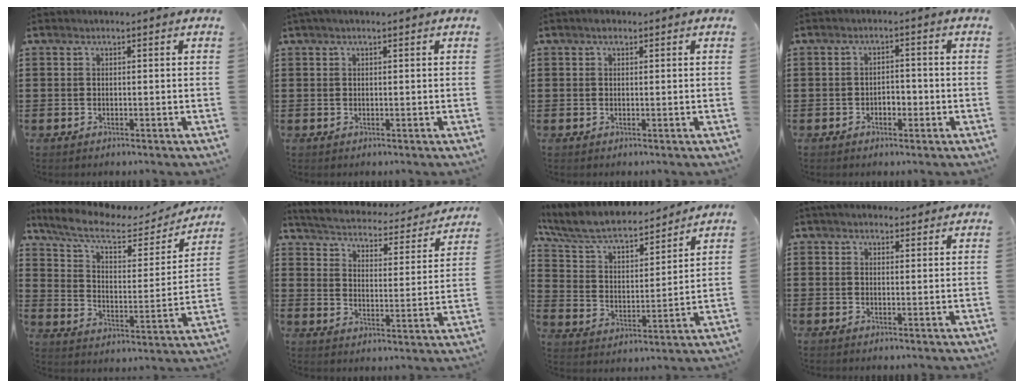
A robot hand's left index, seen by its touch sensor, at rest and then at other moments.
{"total": 0.7, "force": [0.4, 0.2, 0.6], "torque": [-0.011, 0.003, 0.007]}
{"total": 1.3, "force": [0.7, 0.7, 0.7], "torque": [-0.009, 0.001, 0.011]}
{"total": 2.0, "force": [-0.9, 1.3, 1.3], "torque": [-0.029, 0.004, -0.022]}
{"total": 8.4, "force": [6.2, 2.6, 5.0], "torque": [-0.122, -0.026, 0.104]}
{"total": 2.8, "force": [2.7, 0.3, 0.6], "torque": [-0.033, -0.027, 0.036]}
{"total": 7.7, "force": [6.9, 1.6, 3.2], "torque": [-0.091, -0.044, 0.115]}
{"total": 2.7, "force": [2.4, 1.1, 0.5], "torque": [-0.016, 0.002, 0.045]}